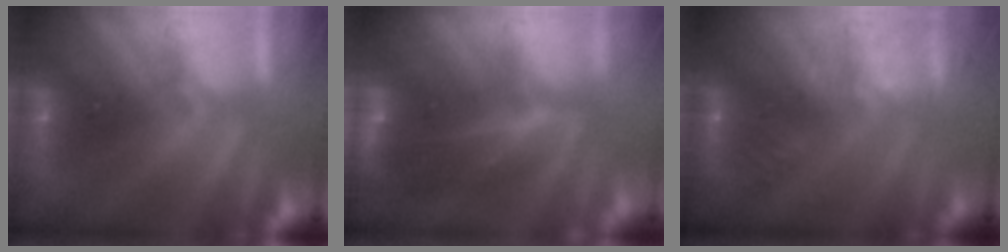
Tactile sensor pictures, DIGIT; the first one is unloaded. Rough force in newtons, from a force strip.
{"total": 5.8}
{"total": 6.6}